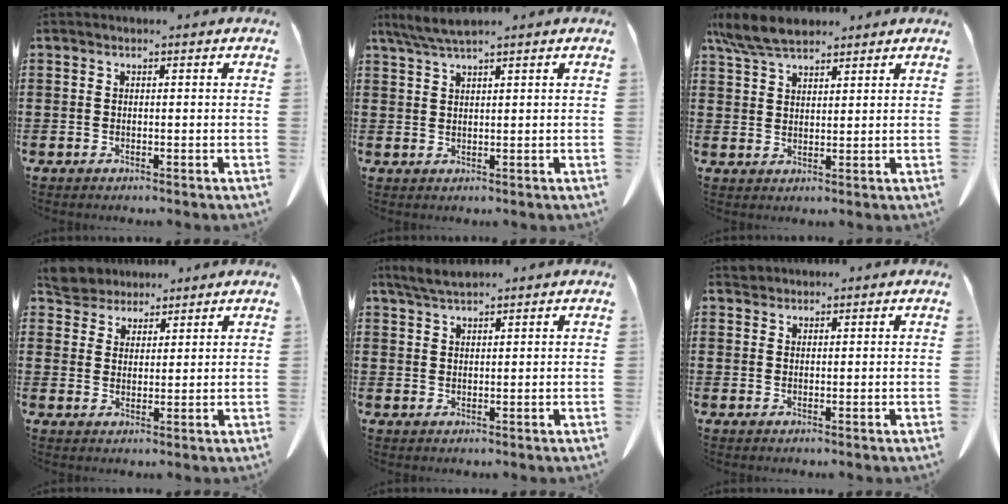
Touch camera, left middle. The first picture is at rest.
{"total": 3.0, "force": [2.4, -0.2, 1.8], "torque": [-0.040, -0.004, 0.045]}
{"total": 6.2, "force": [5.1, 1.6, 3.0], "torque": [-0.074, -0.006, 0.098]}
{"total": 4.8, "force": [4.5, 1.6, 0.4], "torque": [-0.027, -0.012, 0.086]}
{"total": 2.8, "force": [2.4, 0.3, 1.3], "torque": [-0.033, -0.003, 0.048]}
{"total": 1.2, "force": [1.2, 0.3, 0.0], "torque": [-0.004, -0.001, 0.024]}